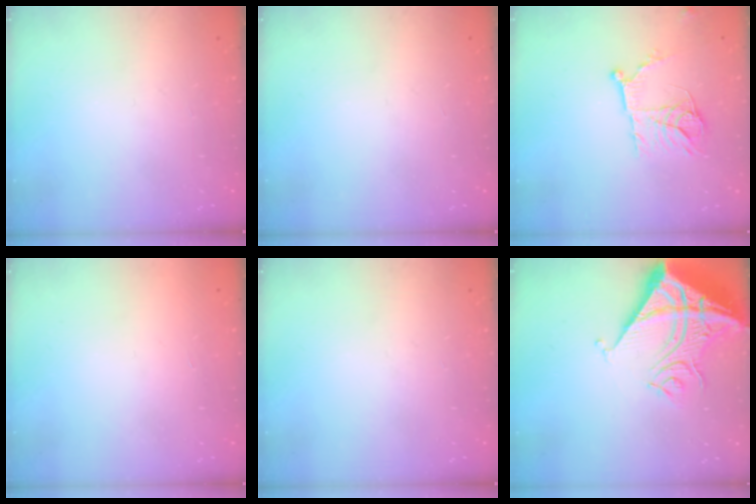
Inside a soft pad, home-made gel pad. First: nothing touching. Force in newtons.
{"total": 0.0}
{"total": 12.2, "press": 12.1, "slide": 1.1}
{"total": 1.7, "press": 1.7, "slide": 0.1}
{"total": 0.0}
{"total": 18.3, "press": 18.1, "slide": 2.4}